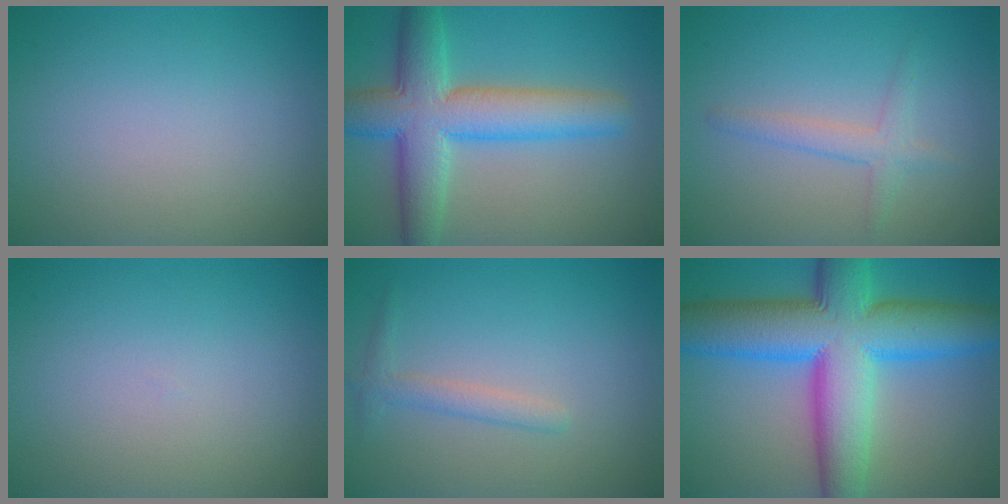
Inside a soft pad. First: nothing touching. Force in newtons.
{"total": 8.2, "press": 8.2, "slide": 0.3}
{"total": 2.0, "press": 2.0, "slide": 0.1}
{"total": 0.0}
{"total": 1.6, "press": 1.6, "slide": 0.1}
{"total": 13.6, "press": 13.6, "slide": 0.4}